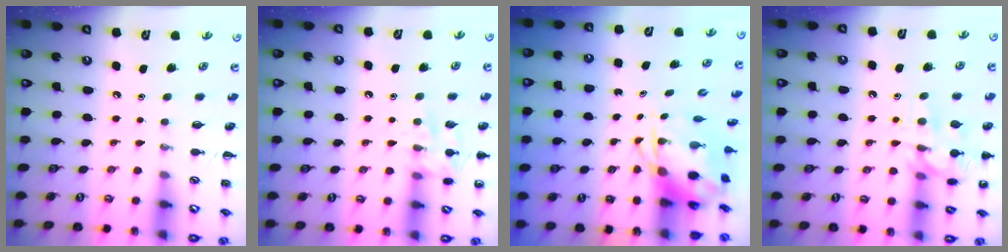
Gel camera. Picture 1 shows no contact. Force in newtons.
{"total": 9.0, "press": 9.0, "slide": 0.8}
{"total": 4.3, "press": 4.1, "slide": 1.1}
{"total": 14.3, "press": 14.3, "slide": 1.0}